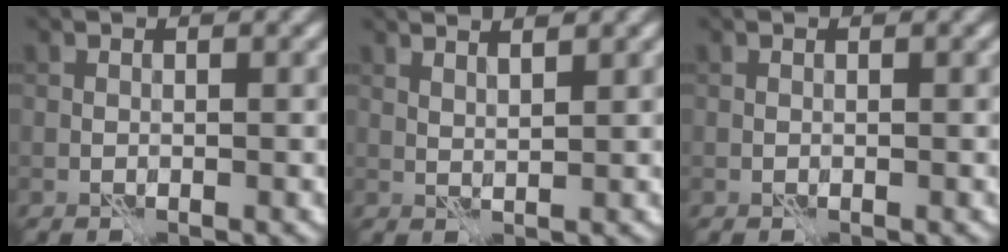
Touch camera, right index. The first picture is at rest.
{"total": 2.6, "force": [2.0, 0.5, 1.6], "torque": [-0.021, 0.008, 0.016]}
{"total": 0.0}